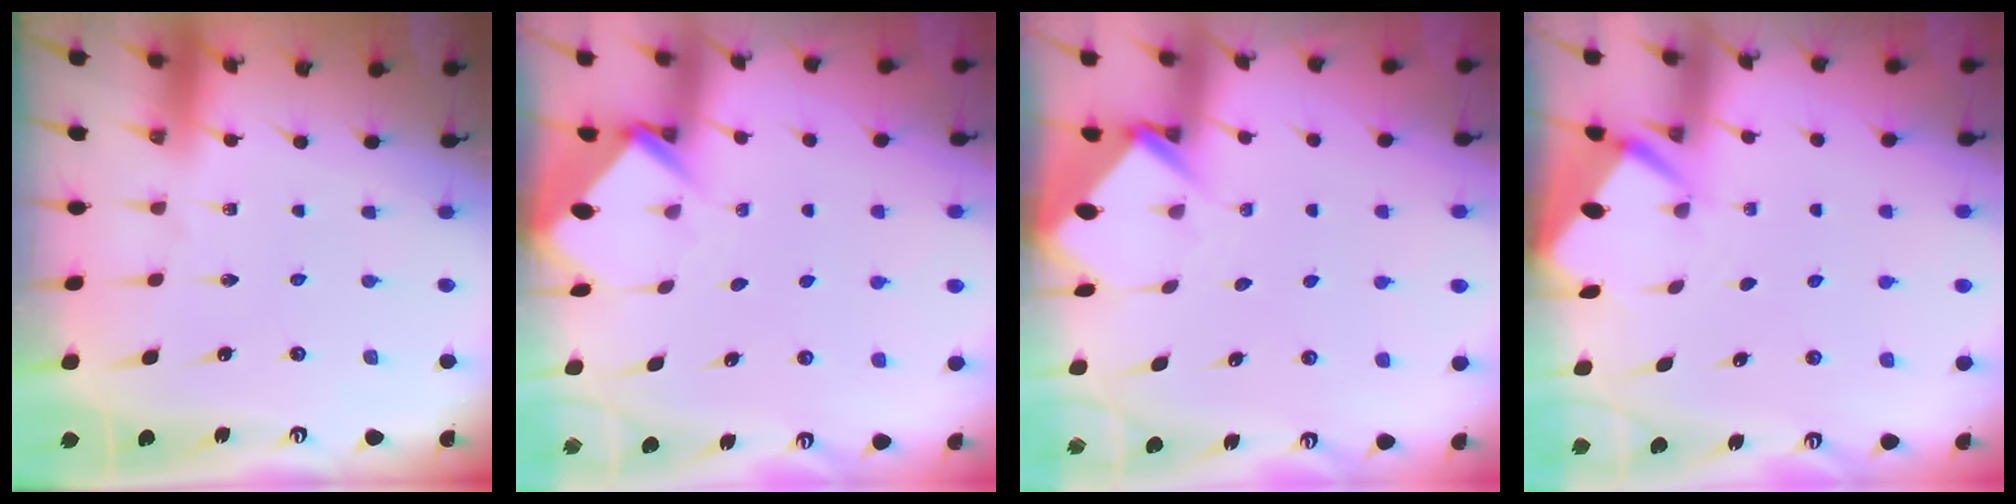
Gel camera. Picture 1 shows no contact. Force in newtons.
{"total": 4.0, "press": 4.0, "slide": 0.1}
{"total": 3.9, "press": 3.9, "slide": 0.1}
{"total": 2.6, "press": 2.6, "slide": 0.0}